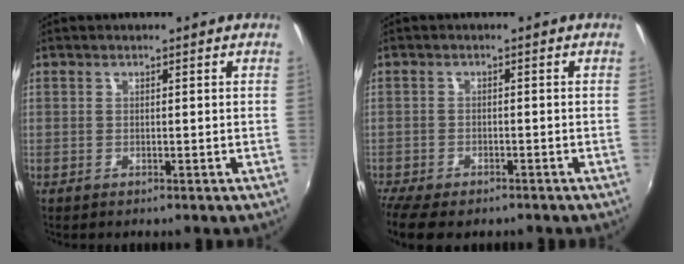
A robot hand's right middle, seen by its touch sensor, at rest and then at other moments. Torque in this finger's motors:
{"motor_torque": [1.09, -1.05, 0.20, 0.15]}